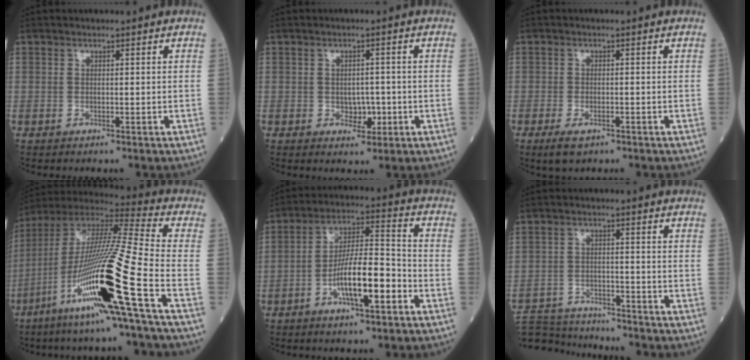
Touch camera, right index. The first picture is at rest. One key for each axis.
{"total": 3.0, "fx": -0.6, "fy": 2.0, "fz": 2.1, "tx": -0.023, "ty": 0.004, "tz": -0.005}
{"total": 3.1, "fx": -1.8, "fy": 1.3, "fz": 2.1, "tx": -0.048, "ty": -0.006, "tz": -0.025}
{"total": 23.9, "fx": -9.6, "fy": -0.8, "fz": 21.9, "tx": -0.428, "ty": -0.045, "tz": -0.186}
{"total": 11.3, "fx": -4.4, "fy": 2.2, "fz": 10.2, "tx": -0.186, "ty": 0.010, "tz": -0.077}
{"total": 11.9, "fx": -11.5, "fy": 1.7, "fz": 2.7, "tx": -0.052, "ty": 0.002, "tz": -0.181}